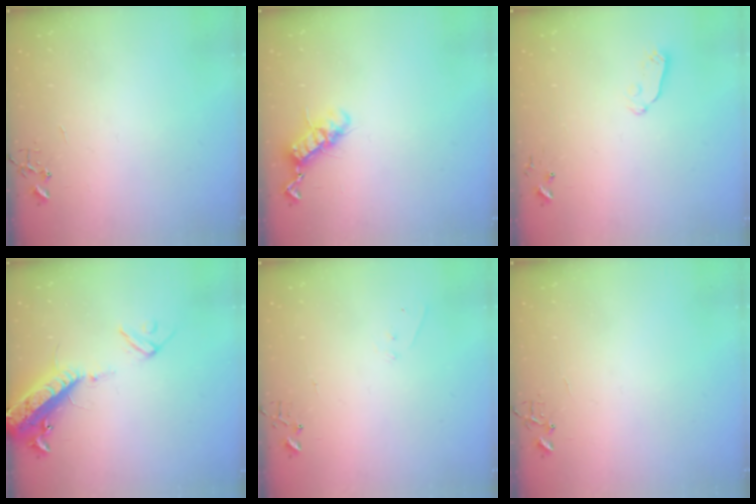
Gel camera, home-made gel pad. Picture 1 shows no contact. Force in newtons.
{"total": 11.1, "press": 11.1, "slide": 0.7}
{"total": 5.6, "press": 5.6, "slide": 0.3}
{"total": 16.4, "press": 16.1, "slide": 3.1}
{"total": 4.0, "press": 4.0, "slide": 0.2}
{"total": 6.4, "press": 6.4, "slide": 0.6}